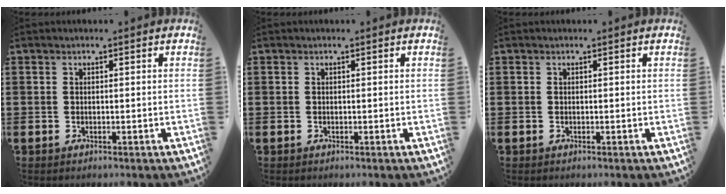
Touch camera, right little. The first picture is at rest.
{"total": 0.0}
{"total": 0.0}